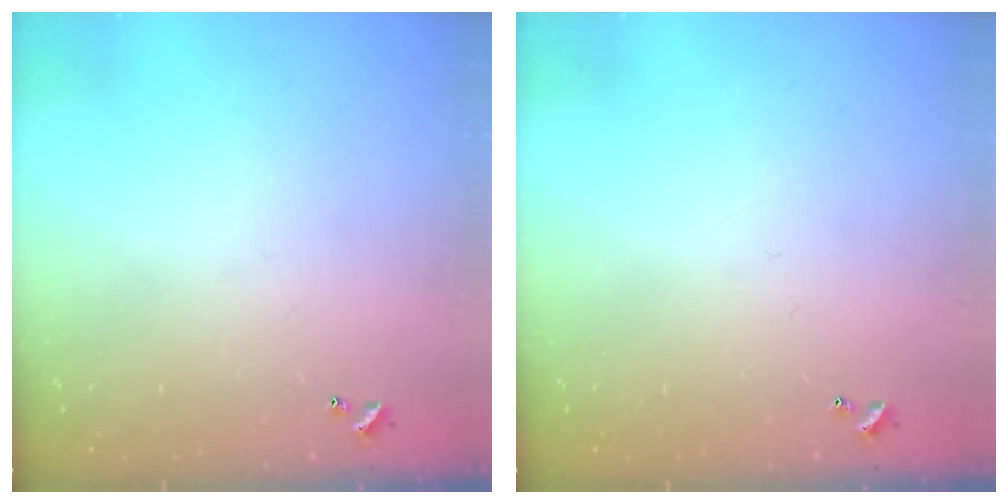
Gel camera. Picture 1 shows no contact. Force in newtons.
{"total": 0.0}